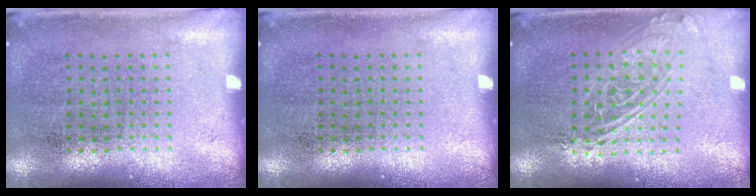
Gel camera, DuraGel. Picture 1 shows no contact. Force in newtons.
{"total": 0.0}
{"total": 1.6, "press": 1.3, "slide": 0.9}